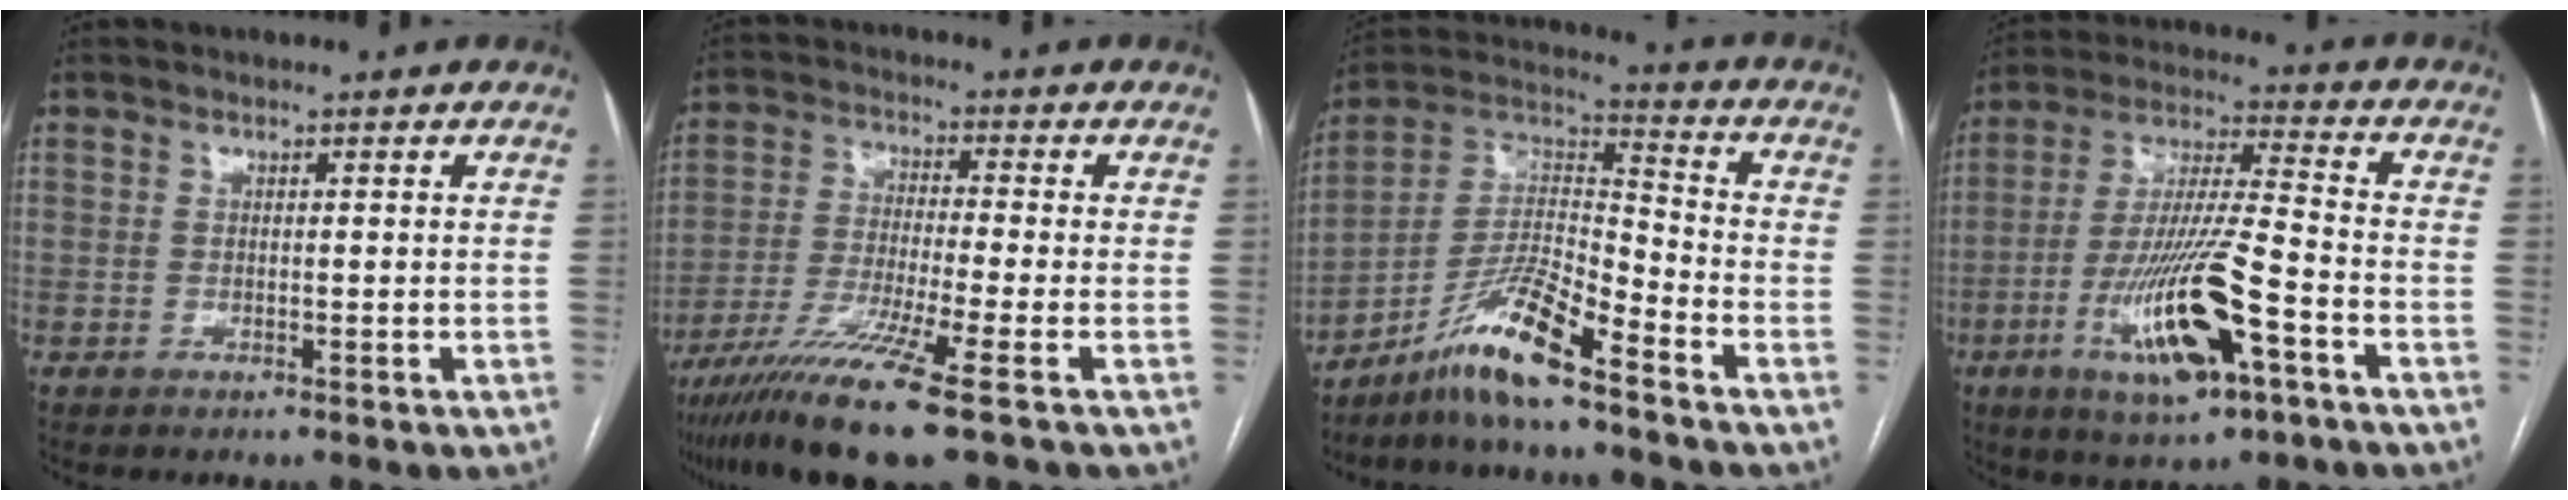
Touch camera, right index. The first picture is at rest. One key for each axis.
{"total": 12.1, "fx": -7.8, "fy": -1.1, "fz": 9.1, "tx": -0.179, "ty": -0.036, "tz": -0.143}
{"total": 11.0, "fx": -8.0, "fy": 0.5, "fz": 7.4, "tx": -0.151, "ty": 0.007, "tz": -0.153}
{"total": 16.6, "fx": -7.0, "fy": 2.4, "fz": 14.8, "tx": -0.296, "ty": -0.016, "tz": -0.118}